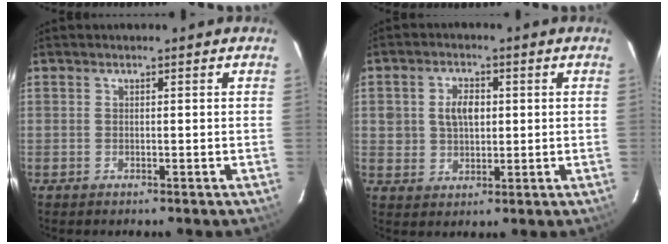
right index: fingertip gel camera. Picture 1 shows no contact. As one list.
[{"total": 5.7, "force": [1.0, 4.2, 3.6], "torque": [-0.066, 0.011, 0.025]}]